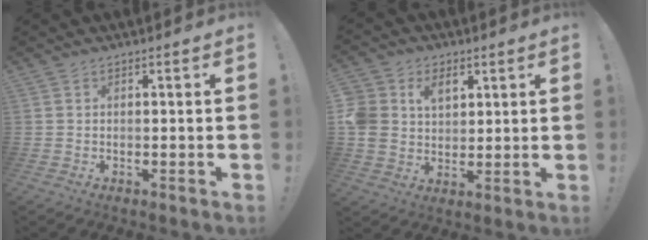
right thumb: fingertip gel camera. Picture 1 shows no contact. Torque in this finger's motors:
{"motor_torque": [0.12, 0.11, -0.01, 0.04, 0.02]}